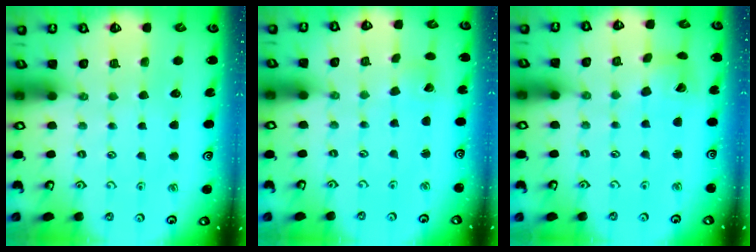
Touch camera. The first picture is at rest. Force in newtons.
{"total": 1.0, "press": 1.0, "slide": 0.1}
{"total": 7.4, "press": 7.3, "slide": 1.0}